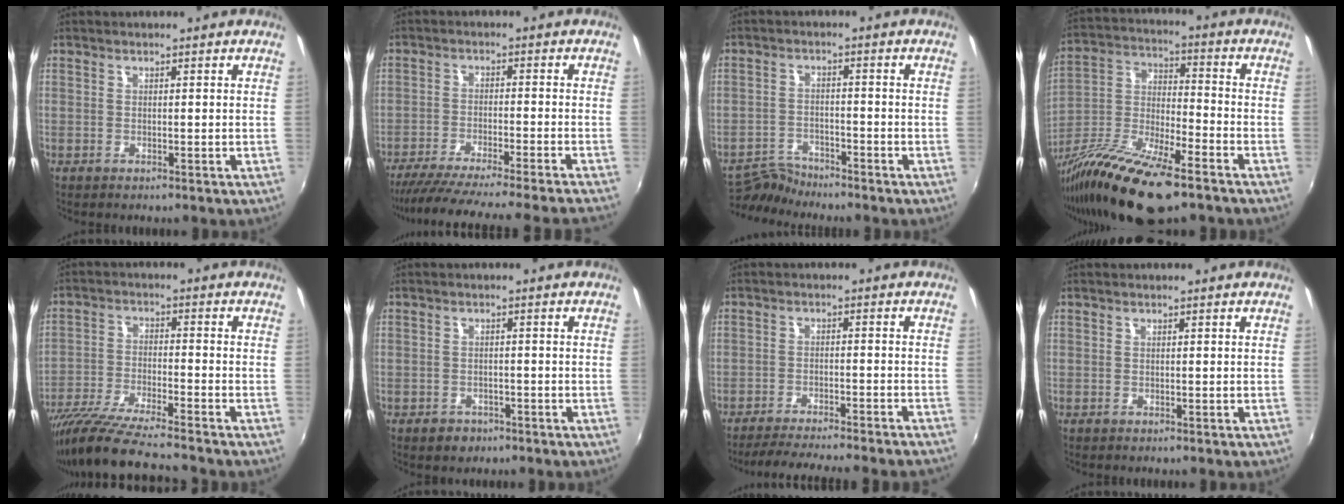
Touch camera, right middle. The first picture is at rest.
{"total": 18.1, "force": [-16.4, -1.7, 7.6], "torque": [-0.142, -0.031, -0.250]}
{"total": 5.5, "force": [-5.4, 1.0, 0.3], "torque": [-0.023, 0.006, -0.101]}
{"total": 19.1, "force": [-12.9, 4.9, 13.3], "torque": [-0.267, -0.037, -0.239]}
{"total": 14.3, "force": [-12.5, 0.4, 7.0], "torque": [-0.152, -0.037, -0.227]}
{"total": 3.1, "force": [-1.9, 2.3, 0.9], "torque": [-0.023, -0.002, -0.025]}
{"total": 12.7, "force": [-11.4, 0.2, 5.4], "torque": [-0.113, -0.014, -0.164]}
{"total": 0.0}